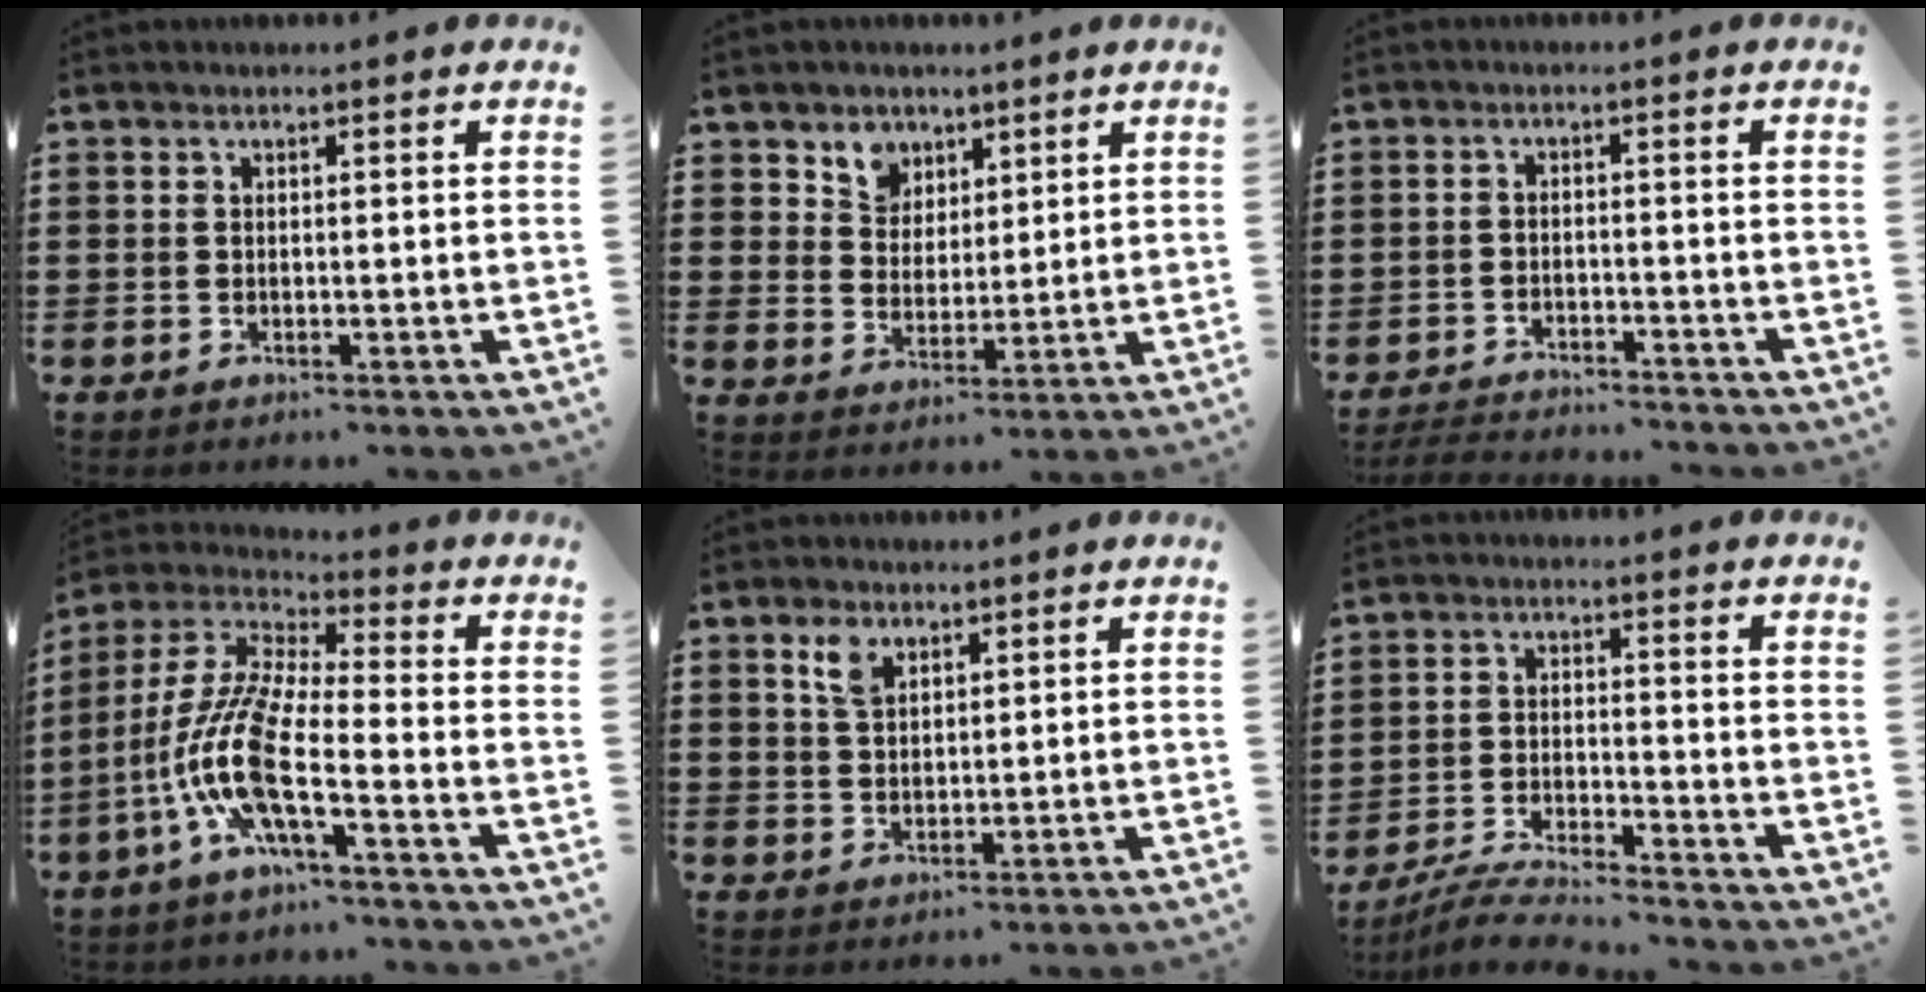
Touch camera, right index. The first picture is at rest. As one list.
[{"total": 4.7, "force": [2.9, 3.7, 0.2], "torque": [-0.029, 0.006, 0.052]}, {"total": 3.2, "force": [-3.2, 0.0, 0.1], "torque": [-0.015, -0.007, -0.070]}, {"total": 11.6, "force": [-5.3, 2.4, 10.1], "torque": [-0.245, -0.020, -0.112]}, {"total": 3.7, "force": [2.3, 2.1, 2.1], "torque": [-0.050, 0.008, 0.042]}, {"total": 5.2, "force": [-5.0, -0.2, 1.2], "torque": [-0.038, -0.010, -0.102]}]